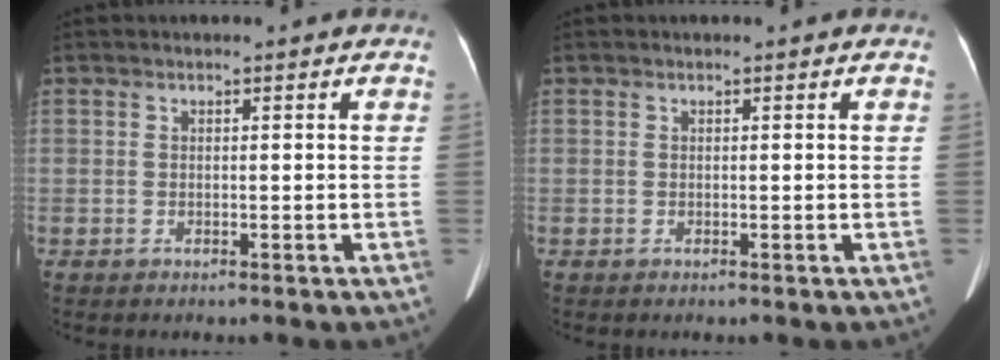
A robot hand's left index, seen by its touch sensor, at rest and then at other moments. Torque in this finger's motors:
{"motor_torque": [0.01, 0.00, 0.00, 0.00]}